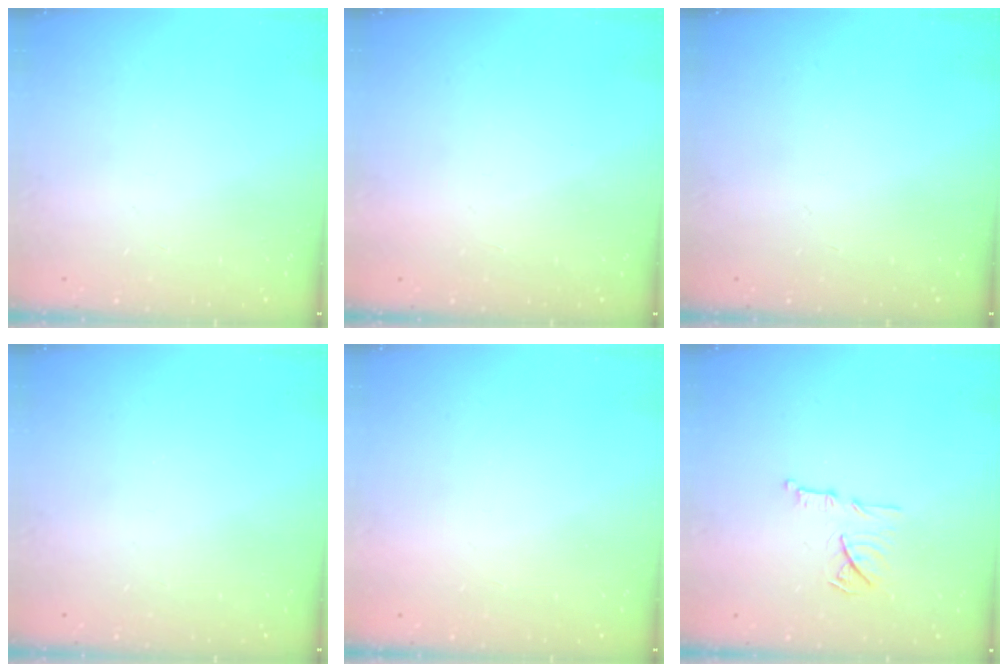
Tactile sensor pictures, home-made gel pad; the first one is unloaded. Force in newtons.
{"total": 1.5, "press": 1.5, "slide": 0.1}
{"total": 0.0}
{"total": 0.0}
{"total": 1.5, "press": 1.5, "slide": 0.1}
{"total": 11.8, "press": 11.8, "slide": 0.7}